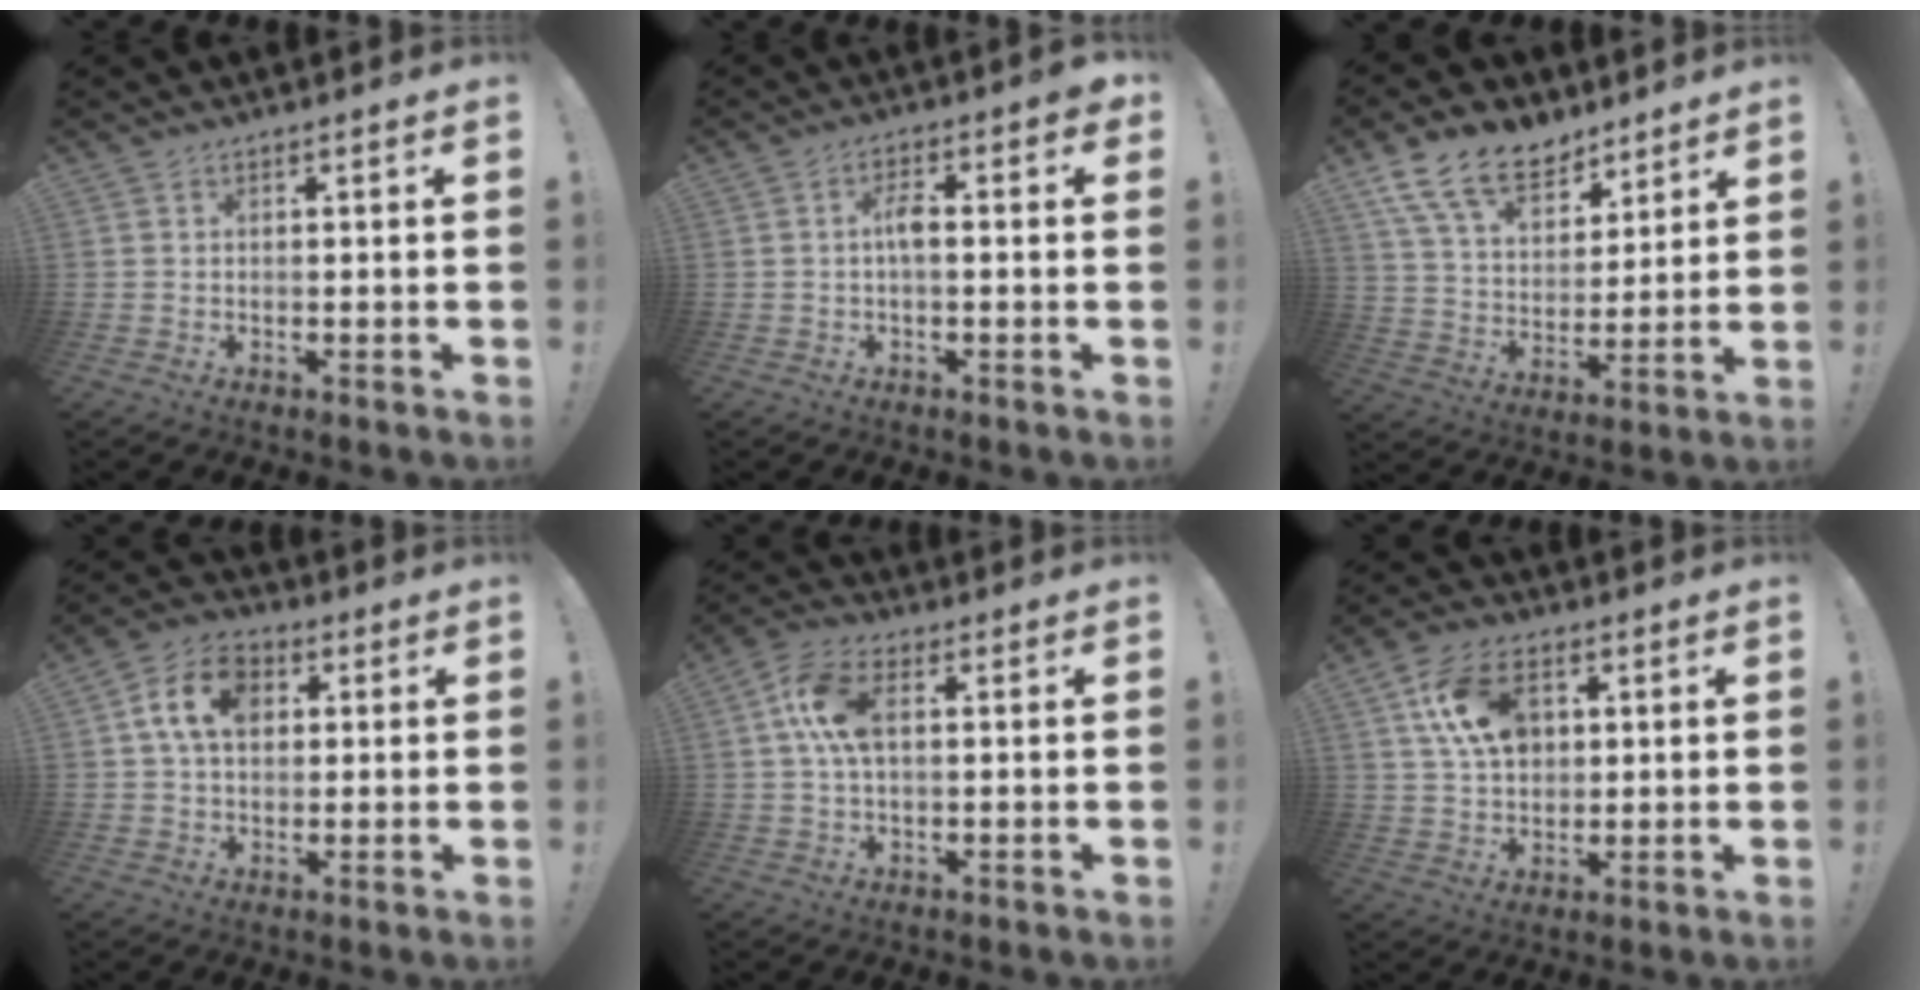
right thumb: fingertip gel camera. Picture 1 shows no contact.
{"total": 5.1, "force": [-0.1, 1.9, 4.7], "torque": [-0.082, 0.009, -0.006]}
{"total": 16.1, "force": [10.9, 9.1, 7.6], "torque": [-0.137, -0.066, 0.204]}
{"total": 11.9, "force": [3.4, 8.4, 7.7], "torque": [-0.126, 0.015, 0.066]}
{"total": 10.1, "force": [2.0, 5.8, 8.1], "torque": [-0.162, 0.006, 0.037]}
{"total": 14.0, "force": [4.5, 9.5, 9.3], "torque": [-0.157, 0.005, 0.089]}